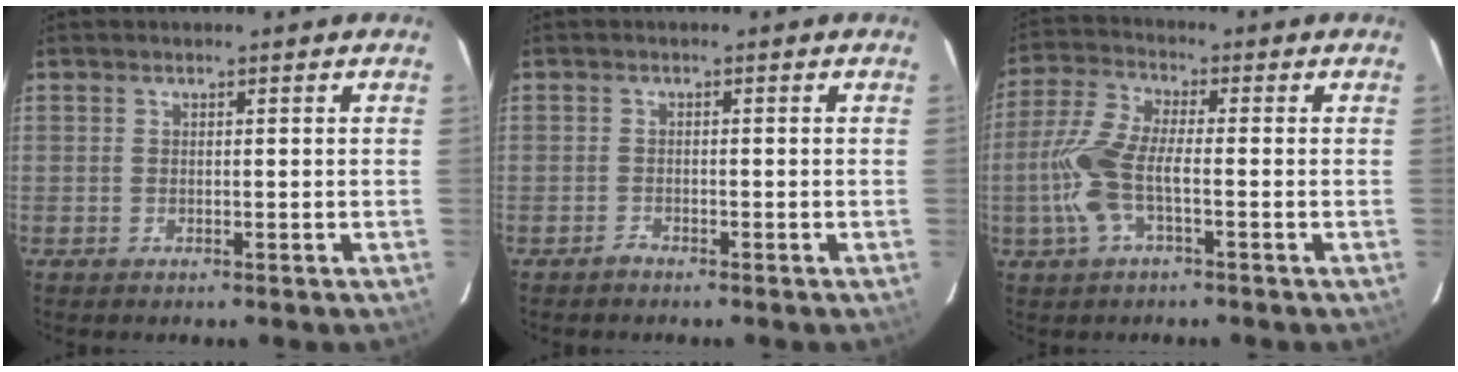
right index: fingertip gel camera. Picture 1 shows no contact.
{"total": 0.9, "force": [-0.8, 0.3, 0.0], "torque": [0.000, 0.004, -0.017]}
{"total": 9.7, "force": [-2.3, 3.2, 8.9], "torque": [-0.207, 0.005, -0.049]}